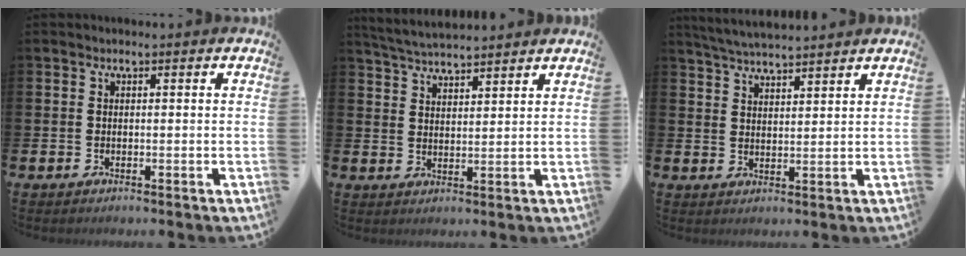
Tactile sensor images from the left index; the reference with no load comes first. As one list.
[{"total": 4.4, "force": [4.3, 0.3, 0.5], "torque": [-0.026, -0.019, 0.079]}, {"total": 4.4, "force": [4.3, 0.1, 0.7], "torque": [-0.034, -0.017, 0.080]}]